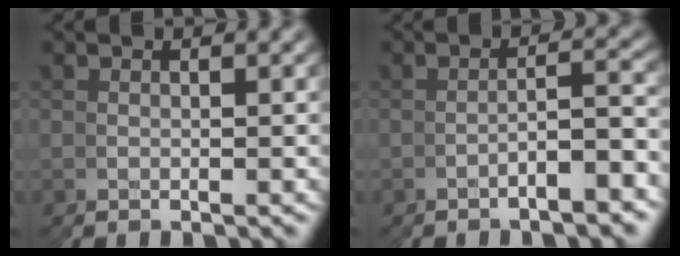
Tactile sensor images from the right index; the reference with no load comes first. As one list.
[{"total": 2.8, "force": [-2.2, -0.8, 1.7], "torque": [-0.017, 0.012, -0.042]}]